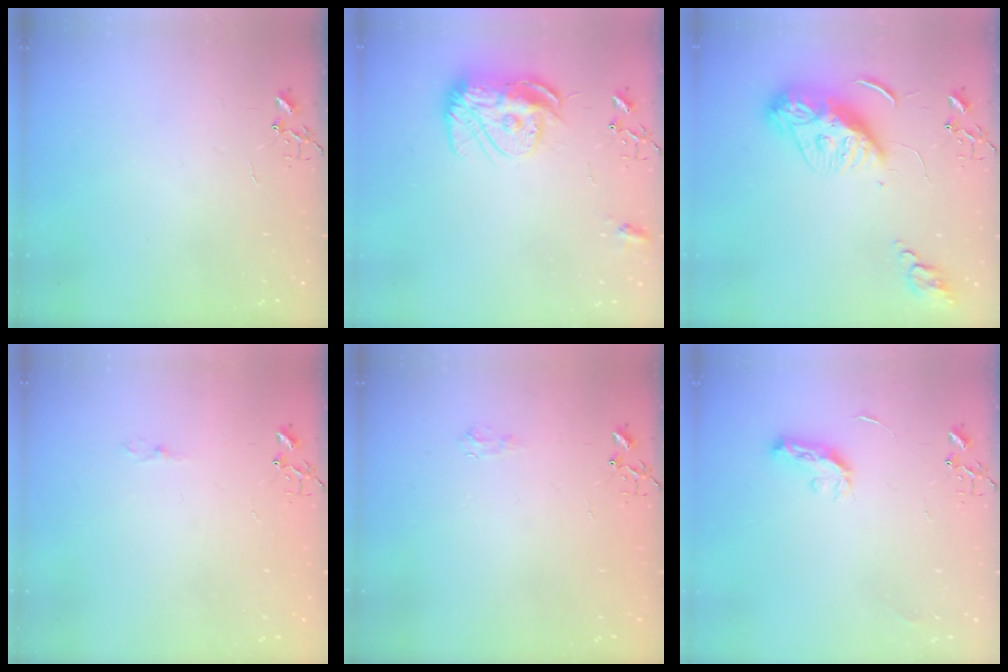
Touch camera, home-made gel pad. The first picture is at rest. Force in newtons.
{"total": 13.9, "press": 13.8, "slide": 1.2}
{"total": 12.5, "press": 12.4, "slide": 1.1}
{"total": 2.7, "press": 2.7, "slide": 0.4}
{"total": 5.2, "press": 5.1, "slide": 0.6}
{"total": 6.7, "press": 6.7, "slide": 0.5}